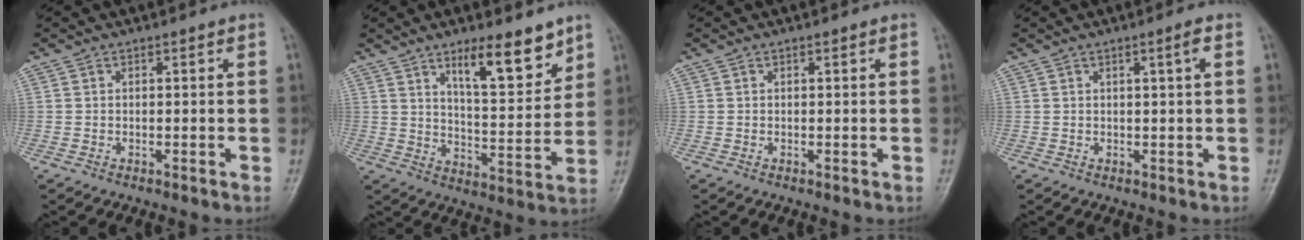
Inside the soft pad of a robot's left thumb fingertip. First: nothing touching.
{"total": 12.2, "force": [8.0, 3.6, 8.5], "torque": [-0.105, -0.060, 0.131]}
{"total": 0.0}
{"total": 1.9, "force": [0.6, -0.2, 1.8], "torque": [-0.032, -0.002, 0.012]}